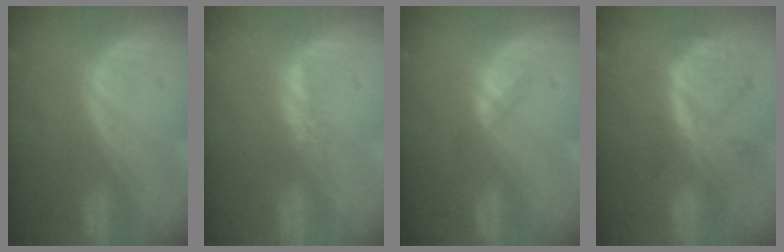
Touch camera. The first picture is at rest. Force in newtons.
{"total": 1.3, "press": 1.2, "slide": 0.5}
{"total": 1.3, "press": 1.3, "slide": 0.2}
{"total": 8.1, "press": 7.0, "slide": 4.1}